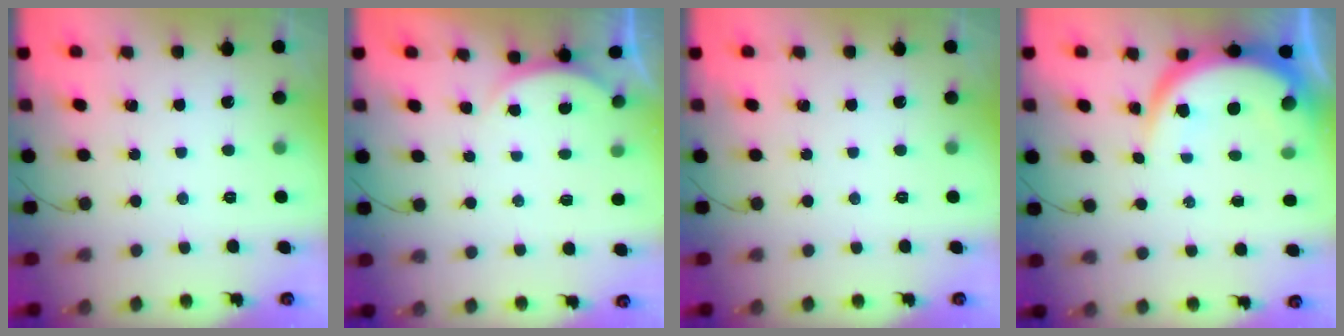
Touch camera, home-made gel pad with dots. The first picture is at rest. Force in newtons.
{"total": 2.4, "press": 2.4, "slide": 0.6}
{"total": 0.0}
{"total": 8.6, "press": 8.6, "slide": 0.6}